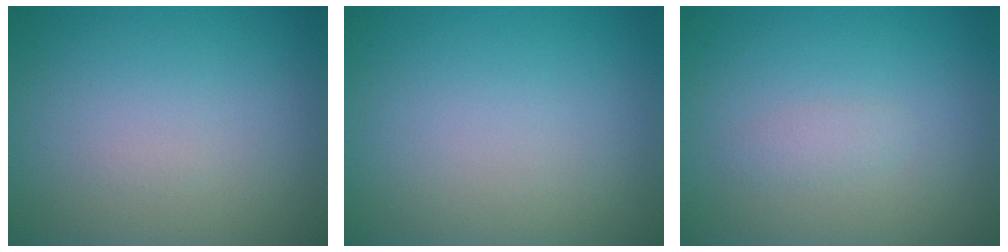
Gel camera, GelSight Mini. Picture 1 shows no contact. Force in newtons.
{"total": 0.0}
{"total": 0.9, "press": 0.9, "slide": 0.0}